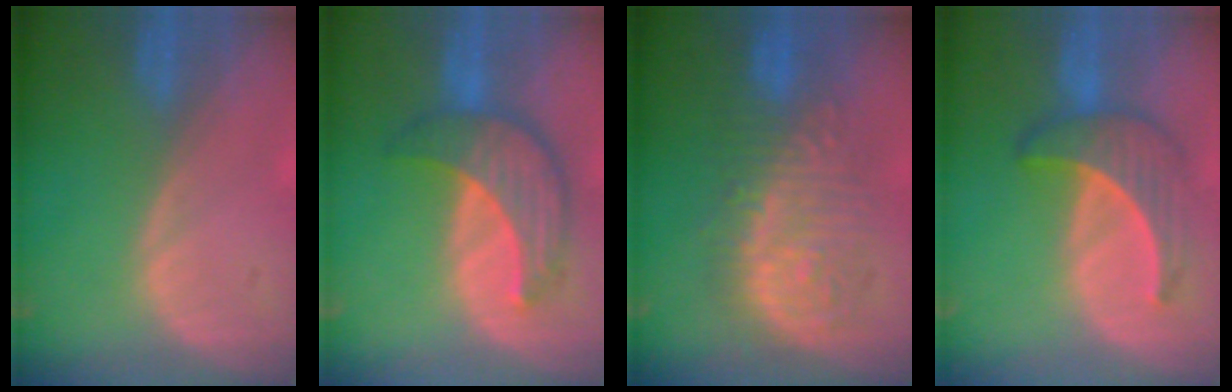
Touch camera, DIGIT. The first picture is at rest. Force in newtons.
{"total": 7.8, "press": 7.5, "slide": 2.3}
{"total": 9.2, "press": 9.2, "slide": 0.0}
{"total": 6.4, "press": 6.1, "slide": 1.9}